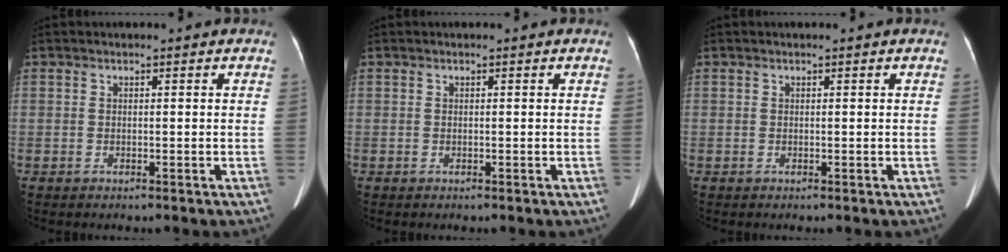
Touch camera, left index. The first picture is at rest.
{"total": 0.0}
{"total": 0.0}